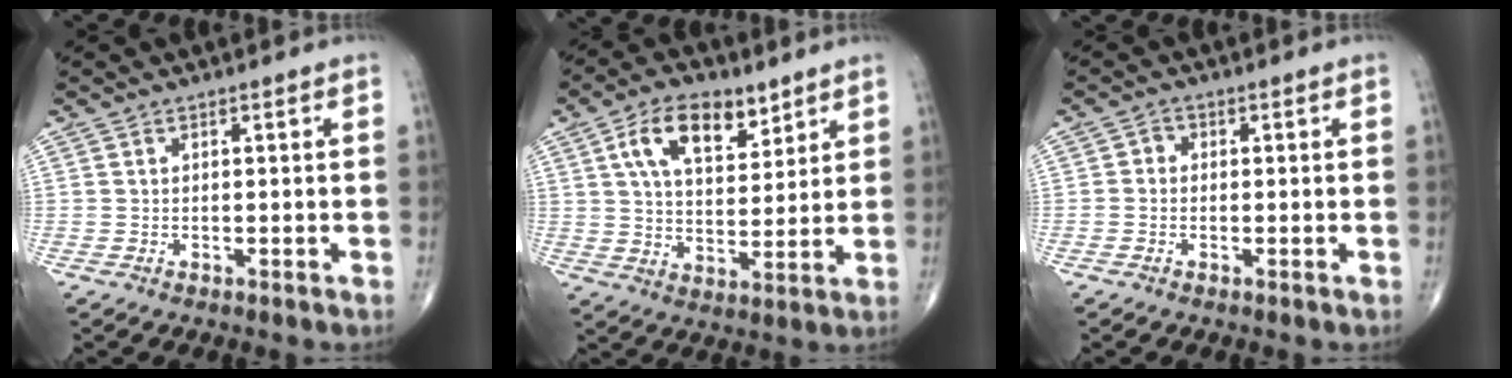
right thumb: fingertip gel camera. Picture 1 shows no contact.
{"total": 12.2, "force": [6.1, 6.5, 8.4], "torque": [-0.120, -0.022, 0.110]}
{"total": 1.5, "force": [-0.2, 1.3, 0.7], "torque": [0.000, 0.005, -0.011]}